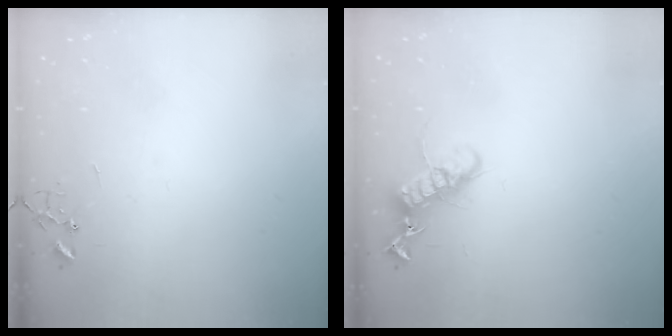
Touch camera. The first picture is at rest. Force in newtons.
{"total": 13.8, "press": 13.8, "slide": 0.7}